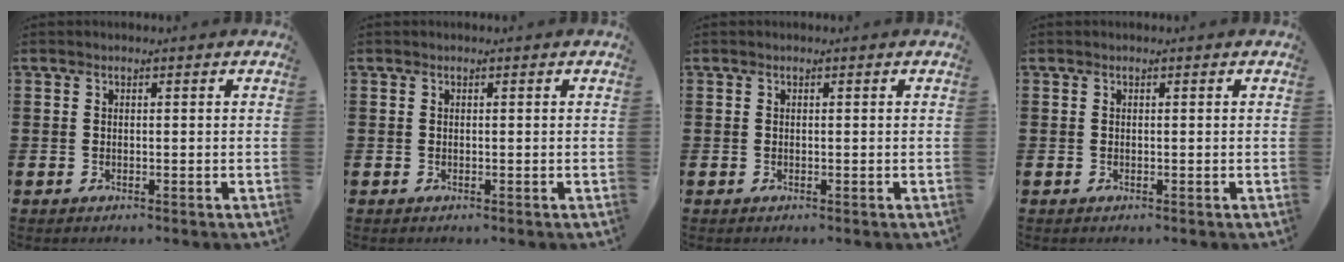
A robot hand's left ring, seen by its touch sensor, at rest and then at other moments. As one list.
[{"total": 0.0}, {"total": 0.0}, {"total": 0.0}]